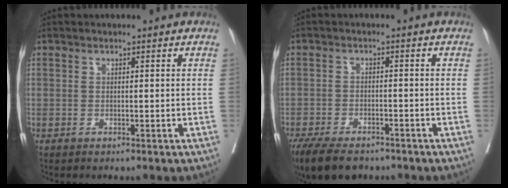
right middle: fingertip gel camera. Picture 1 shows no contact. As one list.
[{"total": 9.8, "force": [-7.5, 3.9, 4.9], "torque": [-0.084, -0.010, -0.118]}]